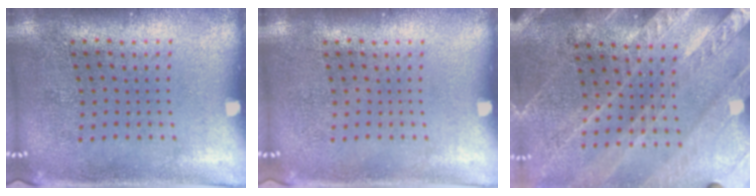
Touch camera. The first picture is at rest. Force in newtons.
{"total": 0.0}
{"total": 2.9, "press": 2.6, "slide": 1.4}